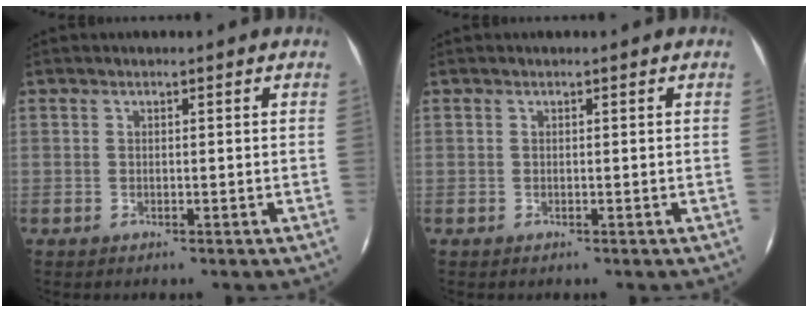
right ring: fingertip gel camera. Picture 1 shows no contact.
{"total": 0.0}